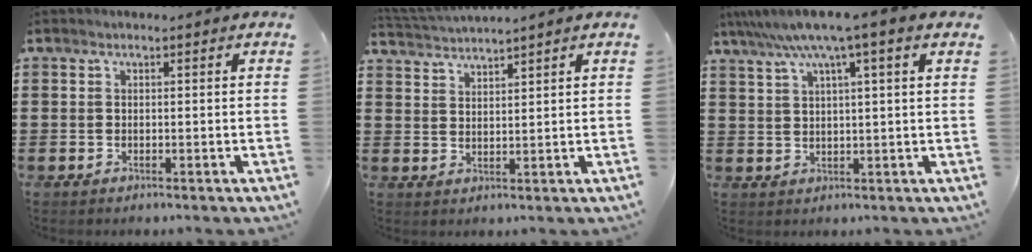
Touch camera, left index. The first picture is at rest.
{"total": 2.4, "force": [2.3, -0.6, -0.2], "torque": [-0.006, -0.005, 0.044]}
{"total": 6.3, "force": [3.8, -0.2, 5.0], "torque": [-0.106, -0.007, 0.063]}